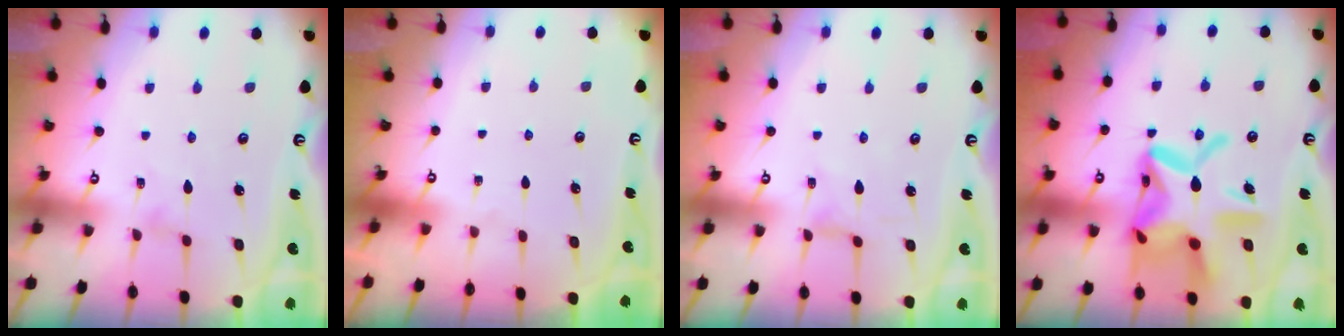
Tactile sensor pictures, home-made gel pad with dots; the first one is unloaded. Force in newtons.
{"total": 0.0}
{"total": 0.0}
{"total": 23.5, "press": 23.4, "slide": 2.1}